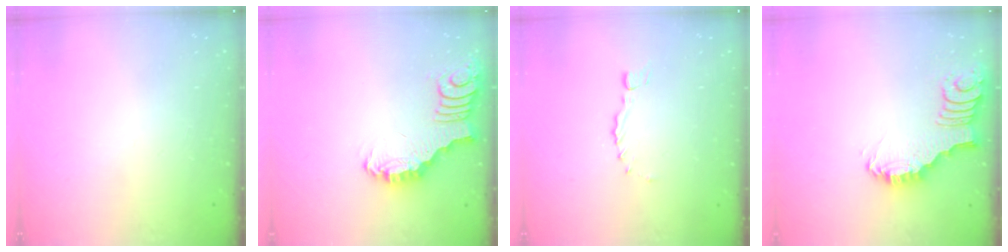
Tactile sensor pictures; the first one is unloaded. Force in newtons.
{"total": 3.3, "press": 3.3, "slide": 0.4}
{"total": 0.0}
{"total": 2.3, "press": 2.3, "slide": 0.3}